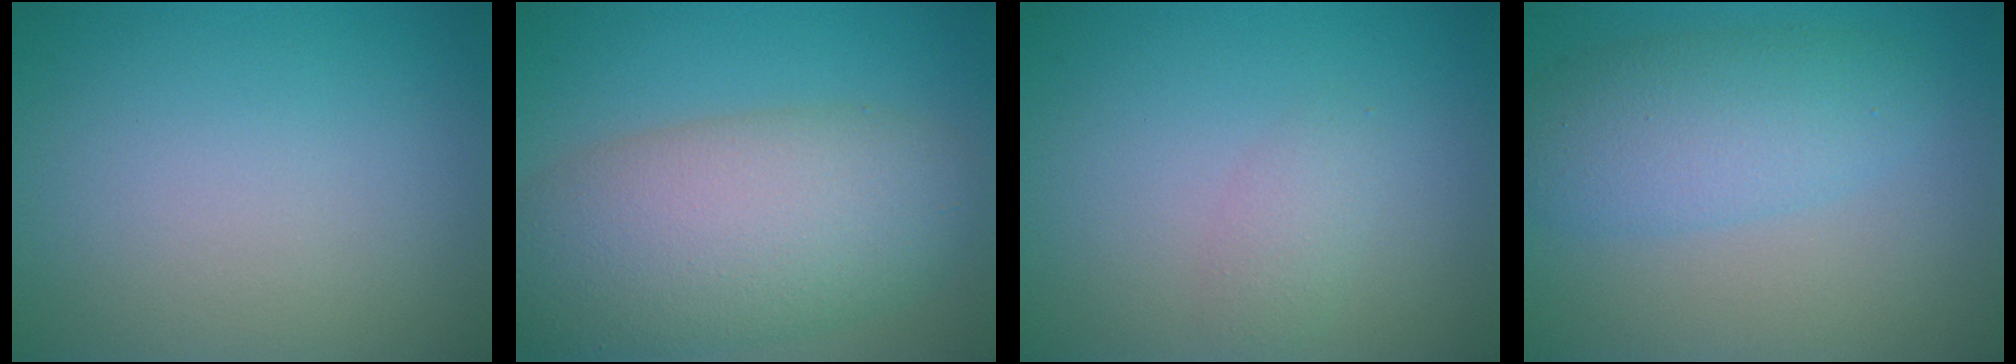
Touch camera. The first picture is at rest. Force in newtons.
{"total": 9.6, "press": 9.5, "slide": 0.7}
{"total": 1.5, "press": 1.5, "slide": 0.1}
{"total": 4.7, "press": 4.7, "slide": 0.1}